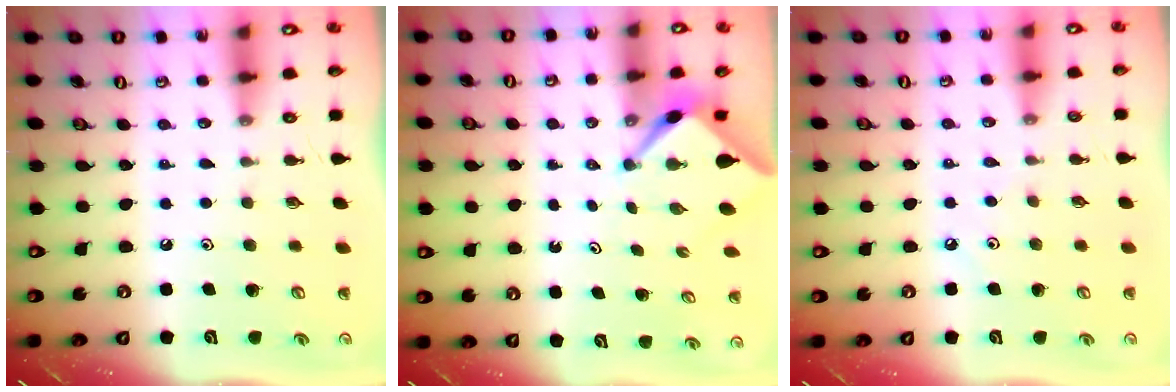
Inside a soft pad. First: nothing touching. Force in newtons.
{"total": 2.5, "press": 2.5, "slide": 0.2}
{"total": 4.1, "press": 4.1, "slide": 0.5}